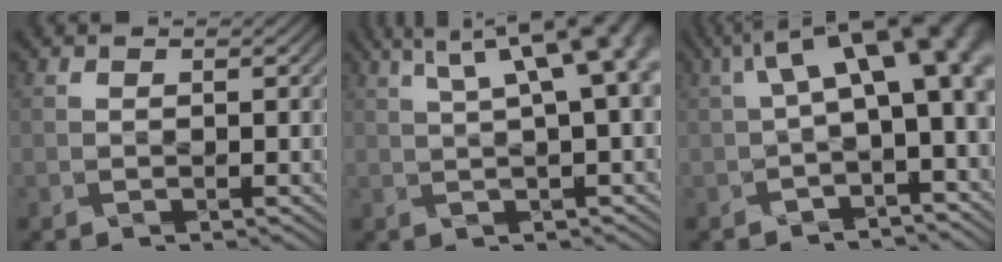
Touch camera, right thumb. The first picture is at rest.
{"total": 10.9, "force": [4.1, 3.6, 9.4], "torque": [-0.125, 0.044, 0.055]}
{"total": 11.4, "force": [2.0, 4.6, 10.3], "torque": [-0.145, 0.013, 0.041]}